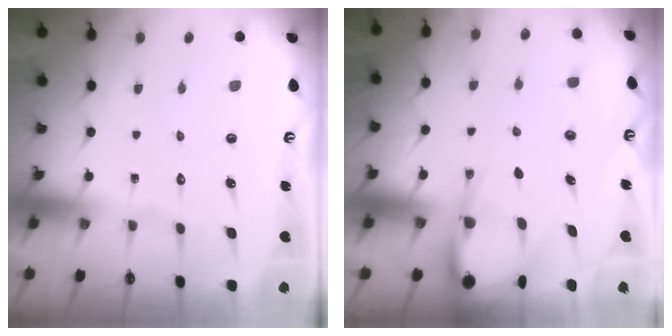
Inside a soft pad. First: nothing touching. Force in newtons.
{"total": 7.8, "press": 7.7, "slide": 0.8}